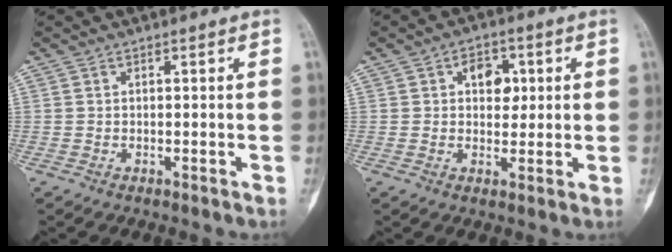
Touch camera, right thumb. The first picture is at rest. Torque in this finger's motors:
{"motor_torque": [-0.53, 0.90, 0.12, 0.02, -0.01]}